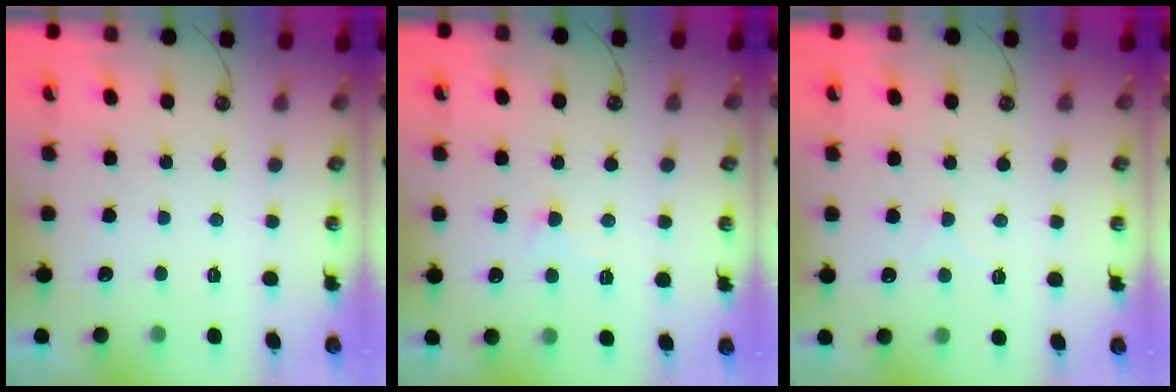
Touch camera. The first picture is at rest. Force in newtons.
{"total": 2.6, "press": 2.5, "slide": 0.6}
{"total": 1.3, "press": 1.2, "slide": 0.3}